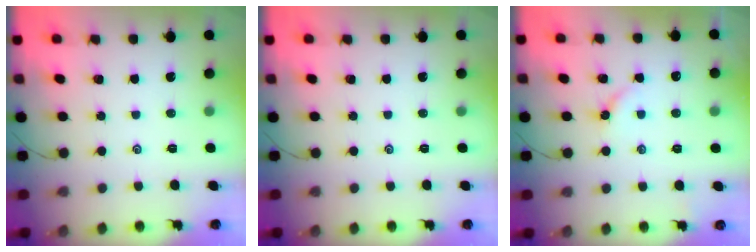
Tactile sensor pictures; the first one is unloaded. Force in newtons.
{"total": 0.0}
{"total": 4.2, "press": 4.1, "slide": 0.5}